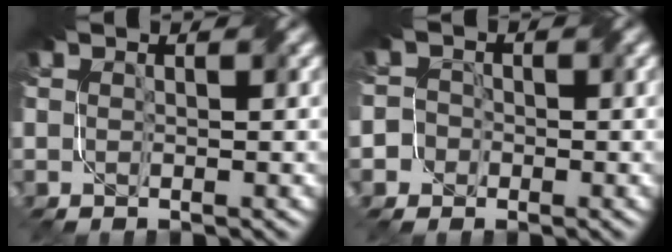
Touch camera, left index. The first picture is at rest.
{"total": 3.0, "force": [-1.1, 2.7, 0.3], "torque": [0.014, 0.011, -0.032]}